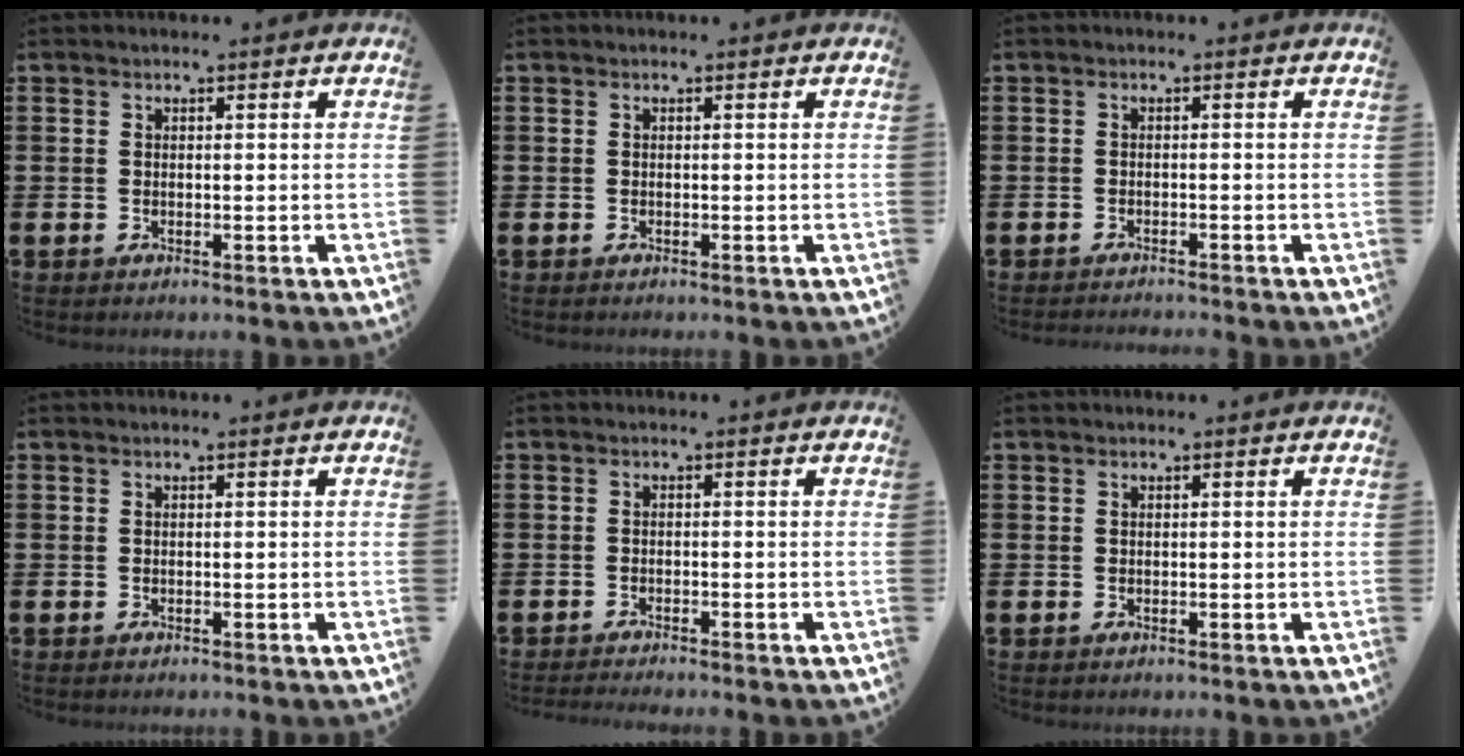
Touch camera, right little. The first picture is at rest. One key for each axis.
{"total": 0.0}
{"total": 0.8, "fx": -0.8, "fy": -0.1, "fz": 0.0, "tx": -0.001, "ty": -0.001, "tz": -0.016}
{"total": 0.0}
{"total": 0.9, "fx": -0.8, "fy": -0.1, "fz": 0.1, "tx": -0.004, "ty": -0.001, "tz": -0.016}
{"total": 0.0}